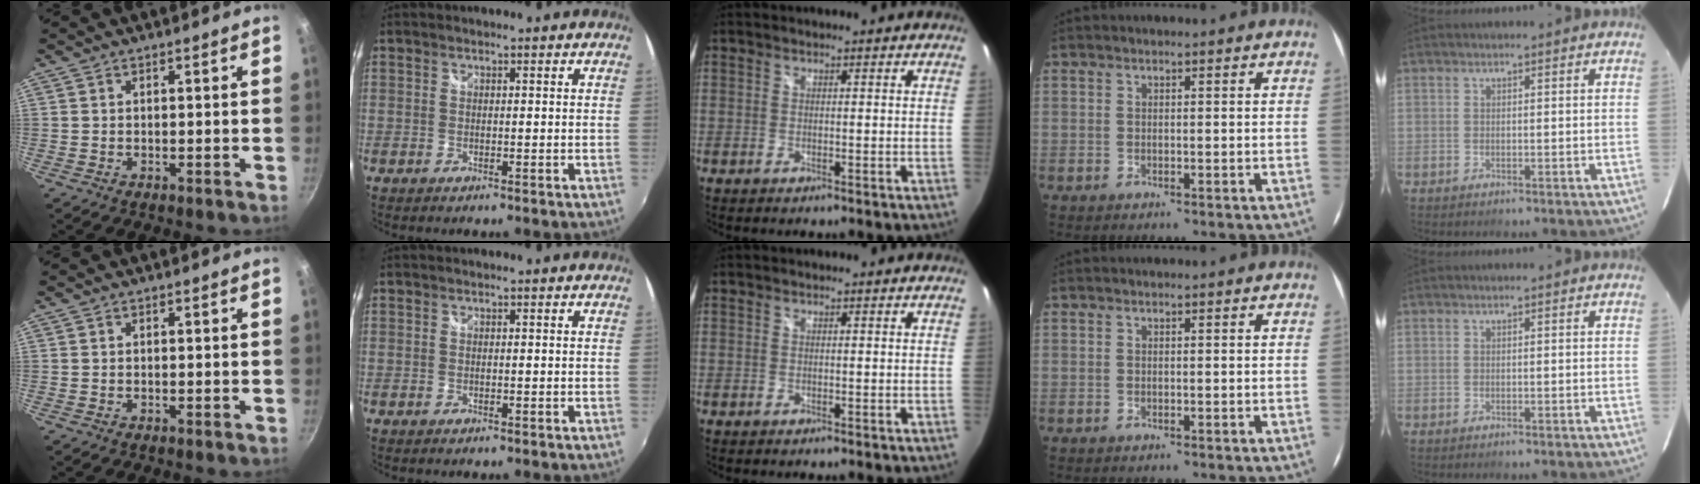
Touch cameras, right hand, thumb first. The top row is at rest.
{}